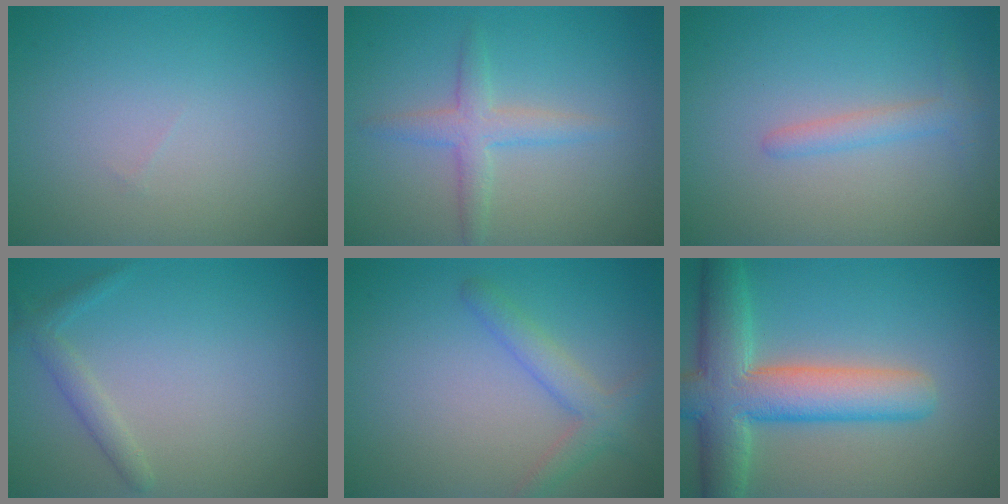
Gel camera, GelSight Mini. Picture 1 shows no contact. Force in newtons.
{"total": 2.7, "press": 2.7, "slide": 0.1}
{"total": 1.7, "press": 1.7, "slide": 0.1}
{"total": 1.5, "press": 1.5, "slide": 0.1}
{"total": 2.7, "press": 2.7, "slide": 0.2}
{"total": 8.7, "press": 8.7, "slide": 0.7}